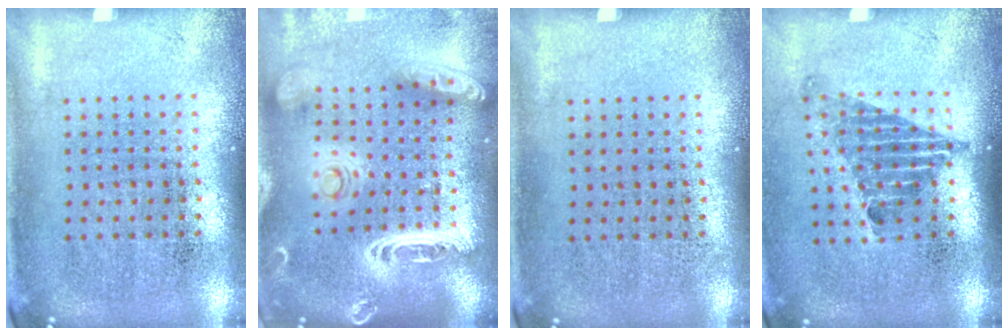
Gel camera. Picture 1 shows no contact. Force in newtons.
{"total": 3.2, "press": 2.7, "slide": 1.7}
{"total": 0.0}
{"total": 1.3, "press": 1.0, "slide": 0.9}